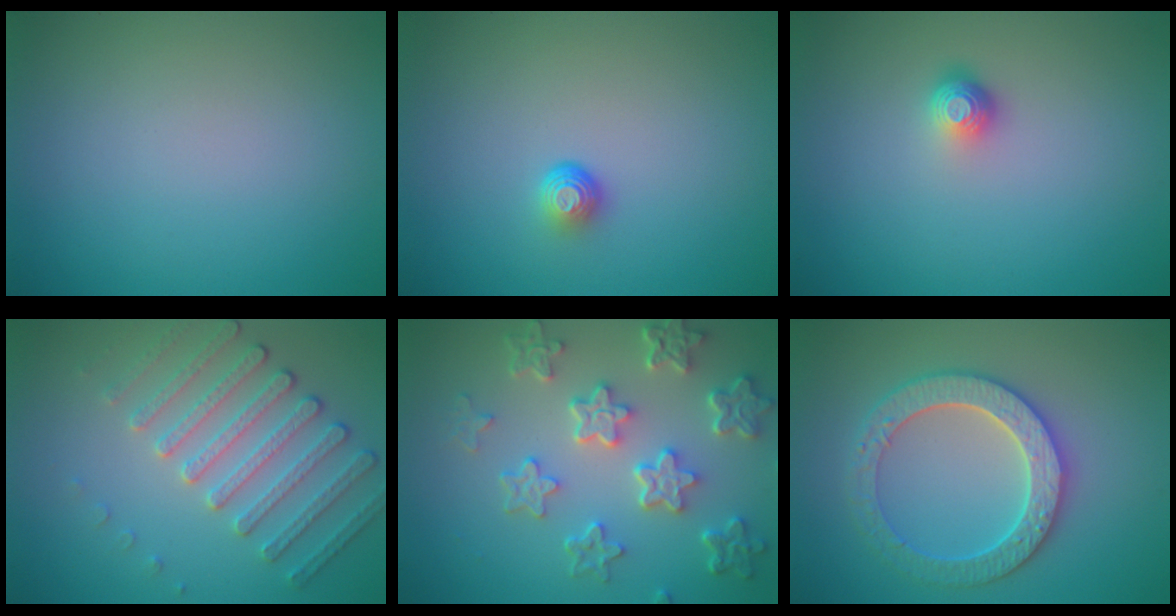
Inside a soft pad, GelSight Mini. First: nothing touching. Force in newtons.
{"total": 1.5, "press": 1.0, "slide": 1.2}
{"total": 1.6, "press": 1.1, "slide": 1.2}
{"total": 4.2, "press": 3.8, "slide": 1.8}
{"total": 6.4, "press": 4.8, "slide": 4.2}
{"total": 4.3, "press": 4.2, "slide": 1.1}